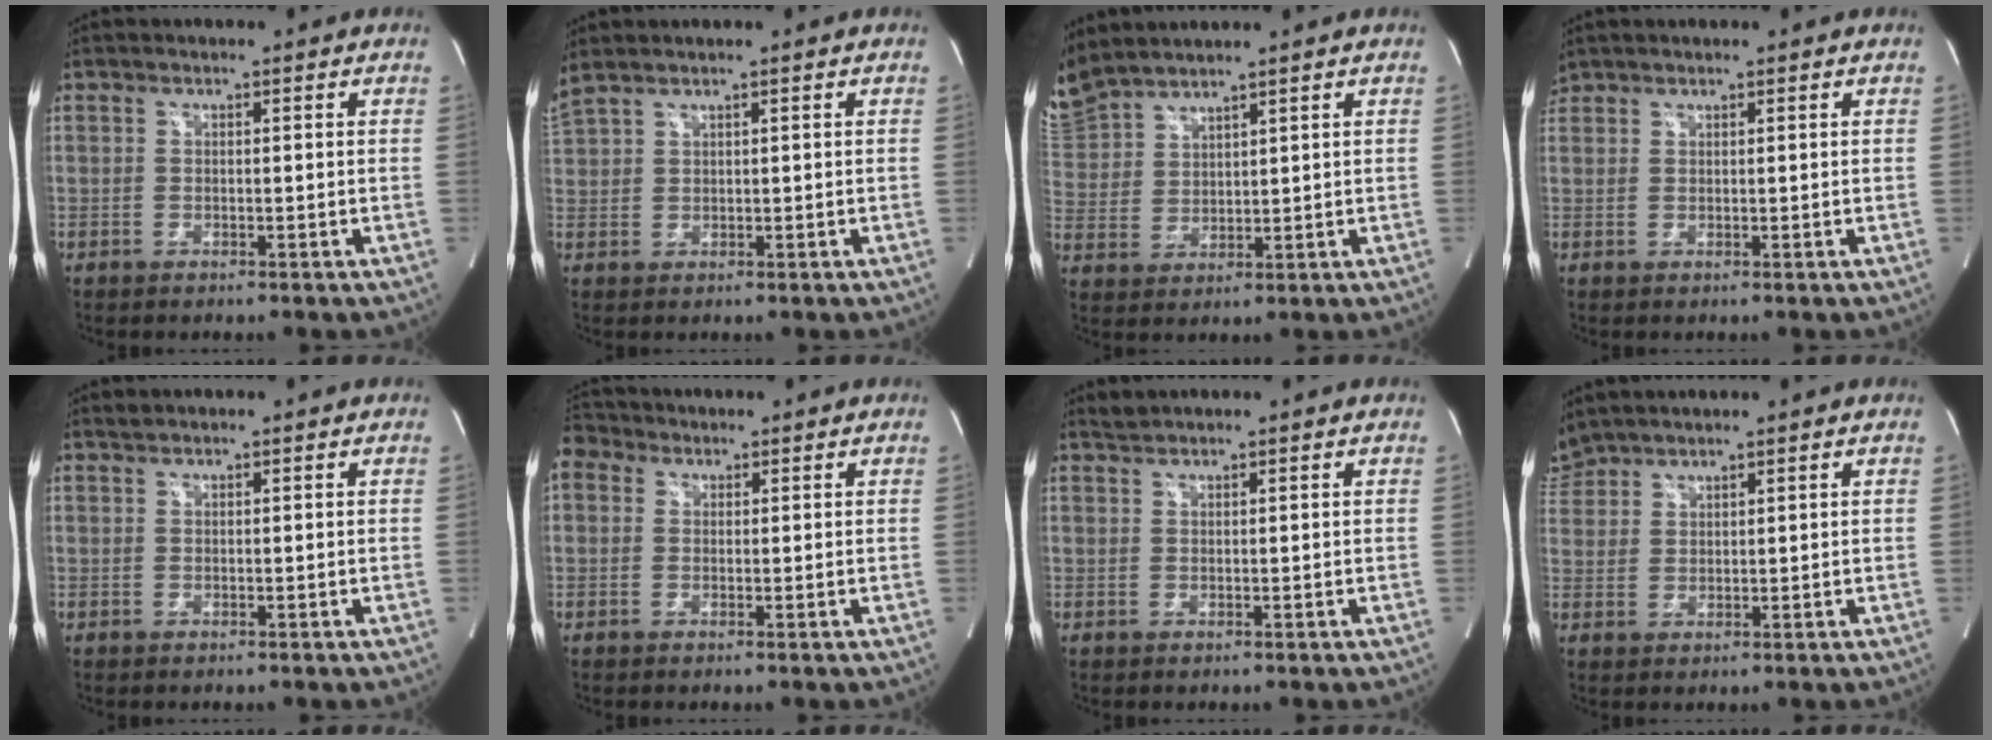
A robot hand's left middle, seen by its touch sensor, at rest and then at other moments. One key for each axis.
{"total": 2.9, "fx": 2.6, "fy": 0.1, "fz": 1.4, "tx": -0.049, "ty": 0.026, "tz": 0.064}
{"total": 8.1, "fx": 7.8, "fy": 1.2, "fz": 1.8, "tx": -0.059, "ty": 0.020, "tz": 0.170}
{"total": 1.7, "fx": 1.6, "fy": 0.5, "fz": 0.0, "tx": -0.006, "ty": 0.018, "tz": 0.033}
{"total": 0.5, "fx": 0.5, "fy": -0.1, "fz": 0.0, "tx": -0.008, "ty": 0.004, "tz": 0.014}
{"total": 4.3, "fx": 2.0, "fy": 3.5, "fz": 1.6, "tx": -0.043, "ty": 0.028, "tz": 0.039}
{"total": 1.1, "fx": 1.1, "fy": -0.2, "fz": -0.1, "tx": -0.005, "ty": 0.004, "tz": 0.027}
{"total": 4.0, "fx": 3.9, "fy": 0.7, "fz": 0.2, "tx": -0.015, "ty": 0.024, "tz": 0.083}